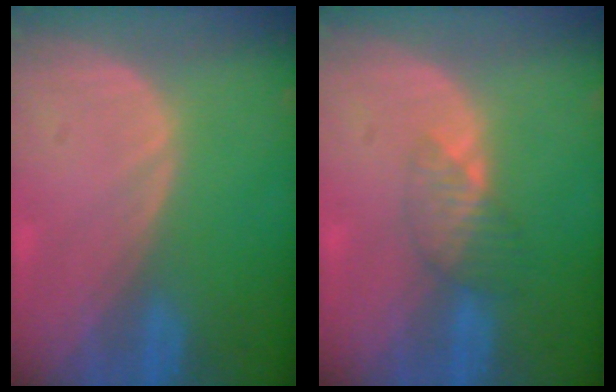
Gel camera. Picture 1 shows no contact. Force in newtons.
{"total": 3.4, "press": 3.1, "slide": 1.5}